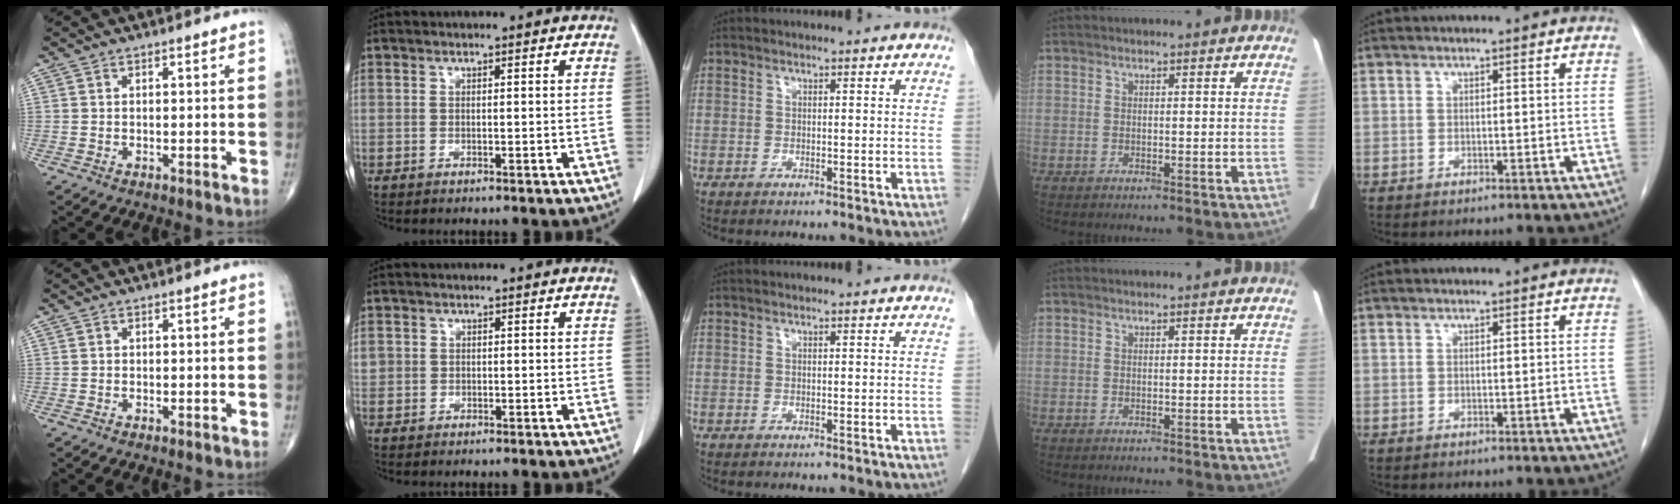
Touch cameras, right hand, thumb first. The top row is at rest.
{"index": {"total": 1.8, "force": [0.2, 1.7, 0.5], "torque": [-0.004, 0.009, 0.007]}}